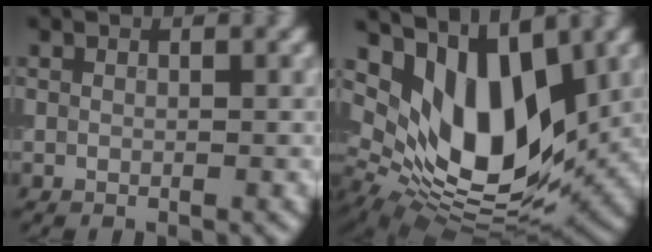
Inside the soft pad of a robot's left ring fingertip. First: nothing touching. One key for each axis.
{"total": 11.1, "fx": 4.1, "fy": 5.8, "fz": 8.6, "tx": -0.145, "ty": -0.013, "tz": 0.078}